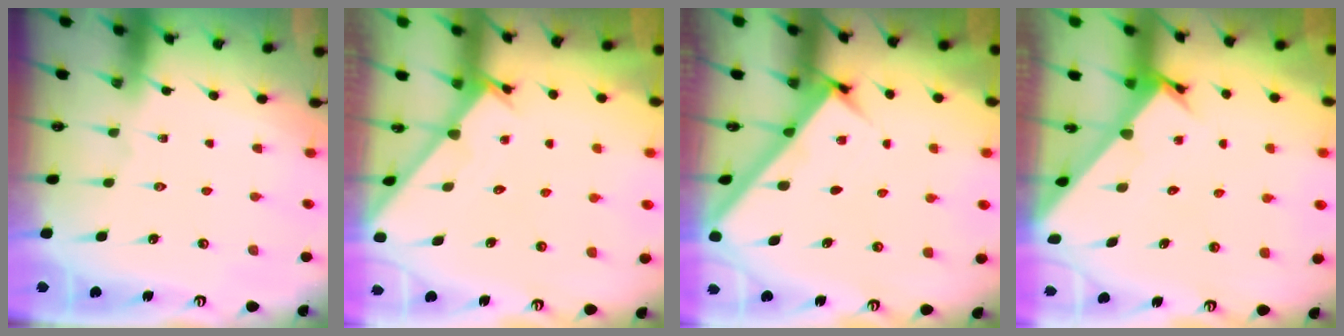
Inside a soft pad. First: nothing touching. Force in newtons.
{"total": 2.6, "press": 2.6, "slide": 0.2}
{"total": 3.0, "press": 3.0, "slide": 0.1}
{"total": 2.3, "press": 2.3, "slide": 0.1}